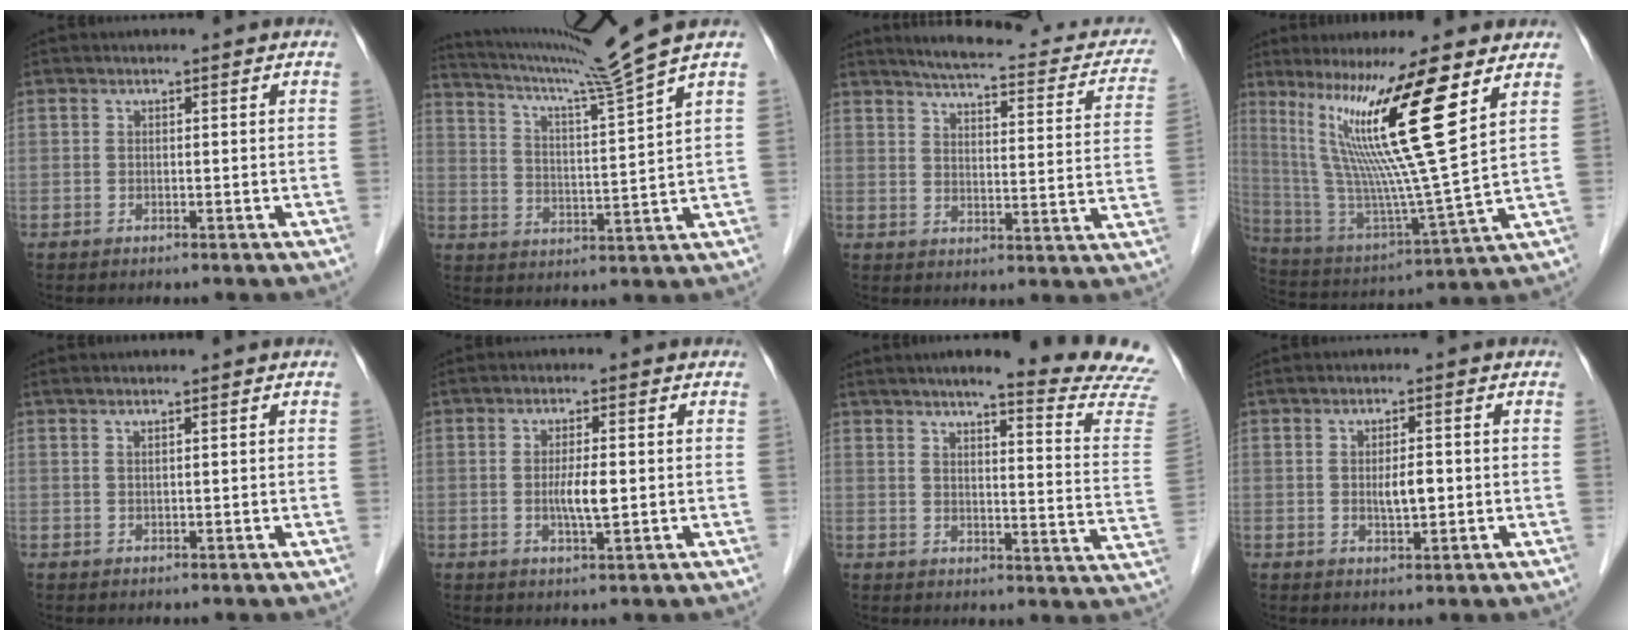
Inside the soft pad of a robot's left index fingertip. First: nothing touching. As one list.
[{"total": 12.5, "force": [10.5, -4.0, 5.6], "torque": [-0.104, -0.037, 0.169]}, {"total": 19.9, "force": [17.0, 4.3, 9.3], "torque": [-0.107, -0.003, 0.196]}, {"total": 17.8, "force": [8.7, -1.8, 15.5], "torque": [-0.292, -0.018, 0.151]}, {"total": 1.1, "force": [0.9, -0.2, 0.7], "torque": [-0.022, 0.010, 0.023]}, {"total": 3.8, "force": [-0.2, 0.3, 3.8], "torque": [-0.071, -0.005, -0.002]}, {"total": 18.3, "force": [16.3, -1.5, 8.0], "torque": [-0.109, -0.089, 0.184]}, {"total": 3.1, "force": [-0.1, 0.8, 3.0], "torque": [-0.053, -0.002, 0.001]}]